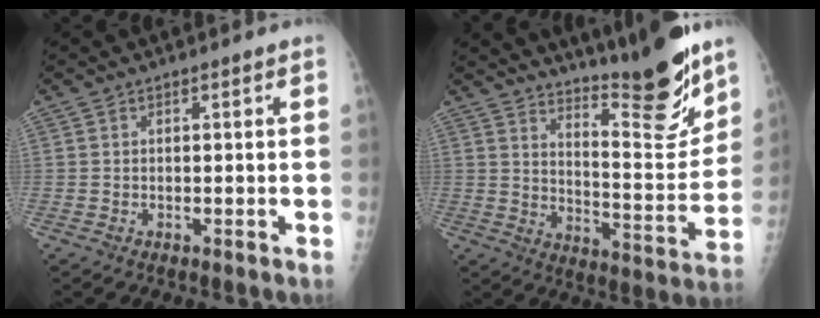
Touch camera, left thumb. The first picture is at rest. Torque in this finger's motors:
{"motor_torque": [0.44, 0.31, 0.01, -0.33, 0.04]}